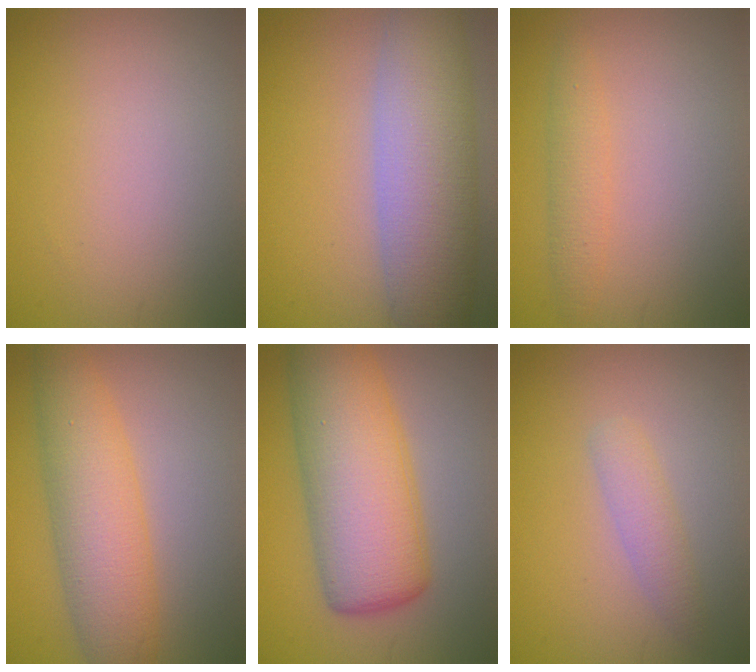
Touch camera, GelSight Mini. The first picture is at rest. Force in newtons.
{"total": 8.9, "press": 8.8, "slide": 0.6}
{"total": 2.0, "press": 2.0, "slide": 0.1}
{"total": 6.6, "press": 6.6, "slide": 0.1}
{"total": 10.3, "press": 10.3, "slide": 0.4}
{"total": 1.9, "press": 1.9, "slide": 0.1}